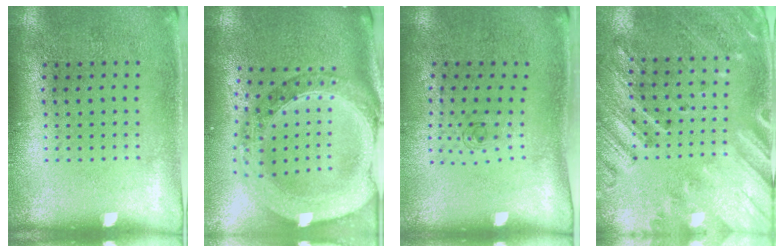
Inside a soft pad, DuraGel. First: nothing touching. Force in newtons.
{"total": 2.3, "press": 2.1, "slide": 1.0}
{"total": 0.6, "press": 0.2, "slide": 0.6}
{"total": 2.4, "press": 2.0, "slide": 1.3}